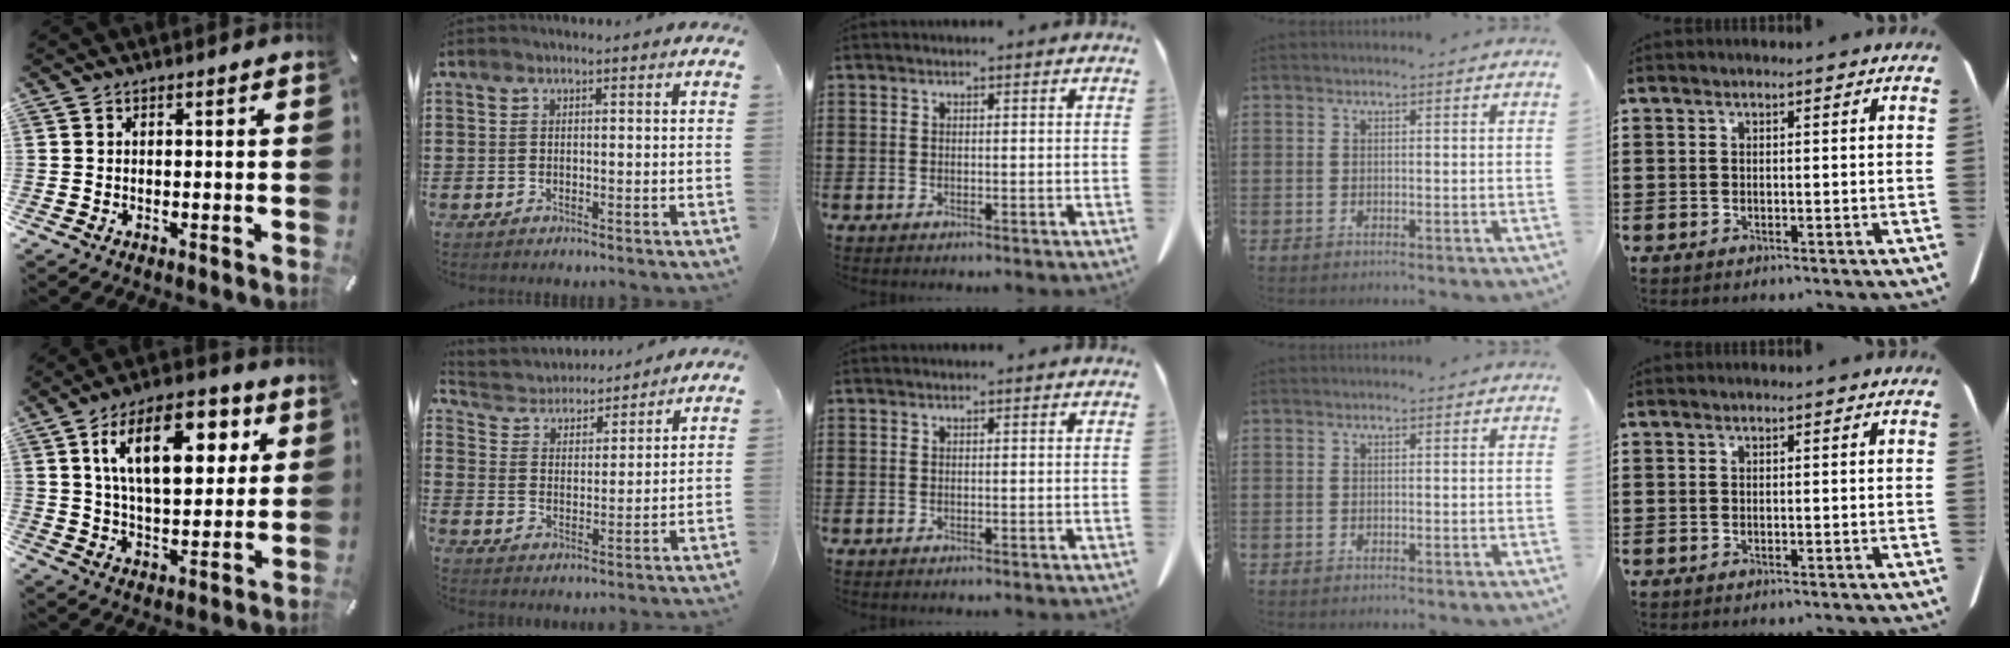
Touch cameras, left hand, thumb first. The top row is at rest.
{"thumb": {"total": 18.5, "force": [7.0, 9.9, 14.0], "torque": [-0.216, -0.002, 0.113]}, "index": {"total": 4.1, "force": [4.0, 1.0, -0.2], "torque": [-0.023, -0.028, 0.065]}}